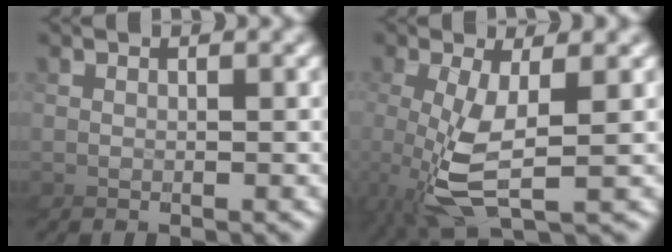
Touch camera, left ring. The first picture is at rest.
{"total": 3.2, "force": [-0.9, 0.3, 3.0], "torque": [-0.106, -0.017, -0.002]}